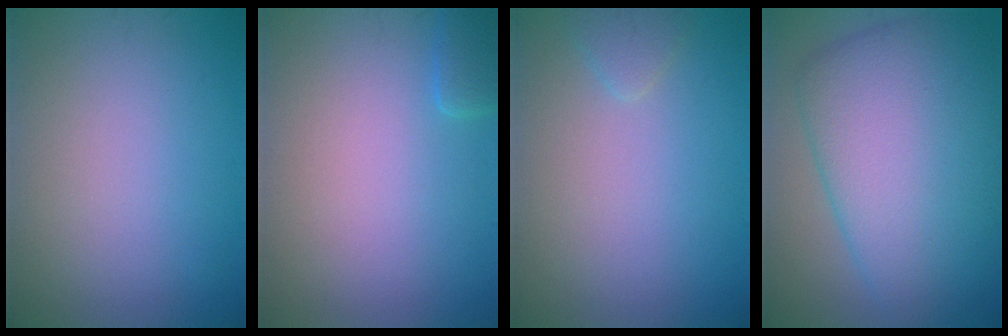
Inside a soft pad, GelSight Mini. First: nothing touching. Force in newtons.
{"total": 1.4, "press": 1.4, "slide": 0.1}
{"total": 1.0, "press": 1.0, "slide": 0.1}
{"total": 12.1, "press": 12.1, "slide": 0.3}